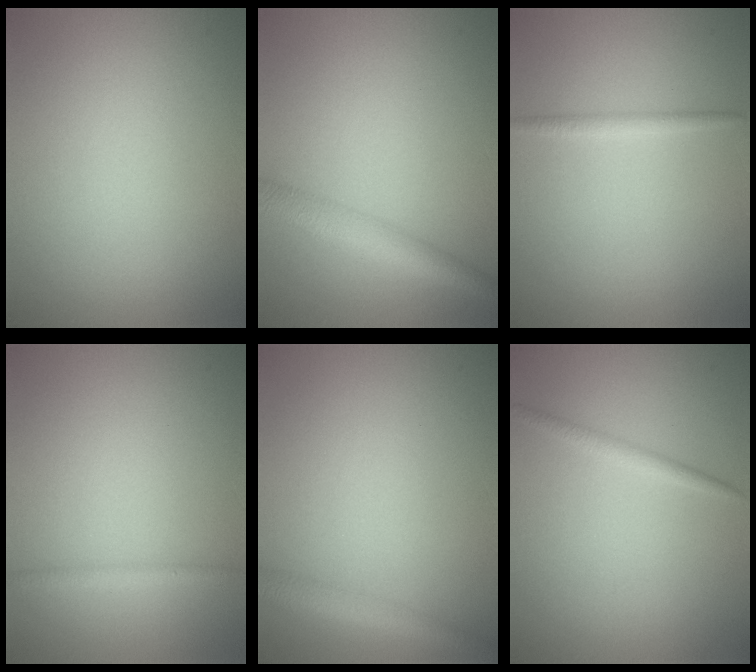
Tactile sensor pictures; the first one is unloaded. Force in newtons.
{"total": 3.6, "press": 3.6, "slide": 0.1}
{"total": 1.1, "press": 1.1, "slide": 0.1}
{"total": 0.9, "press": 0.9, "slide": 0.1}
{"total": 2.7, "press": 2.7, "slide": 0.1}
{"total": 1.1, "press": 1.1, "slide": 0.0}